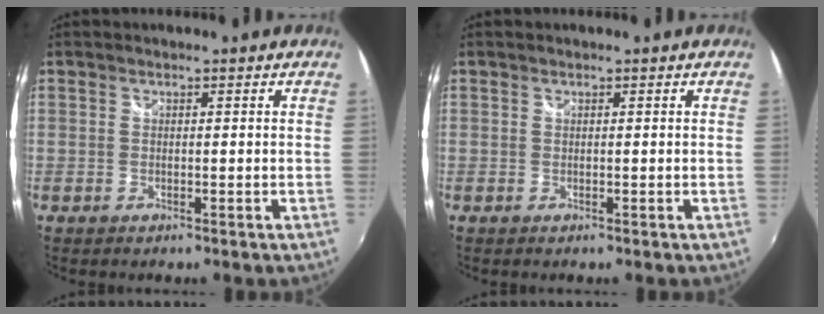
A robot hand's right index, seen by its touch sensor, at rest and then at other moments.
{"total": 0.0}